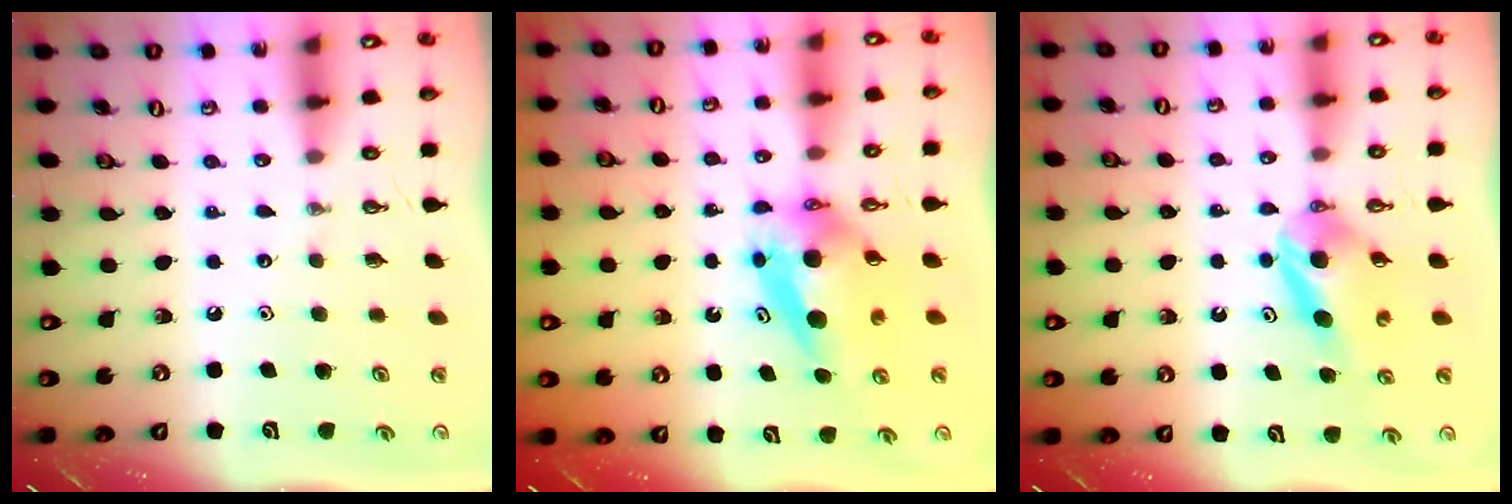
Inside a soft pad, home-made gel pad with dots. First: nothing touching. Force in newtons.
{"total": 6.5, "press": 6.5, "slide": 0.5}
{"total": 5.6, "press": 5.5, "slide": 1.1}